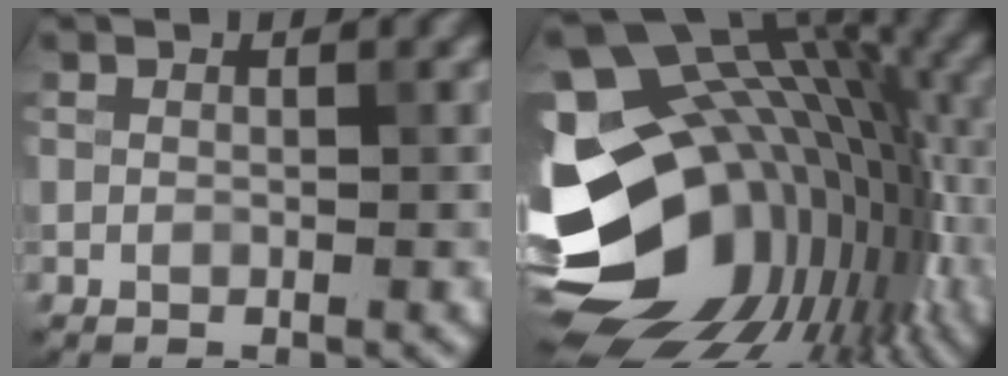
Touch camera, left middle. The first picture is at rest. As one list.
[{"total": 19.5, "force": [-3.7, 14.8, 12.1], "torque": [-0.201, 0.003, -0.034]}]